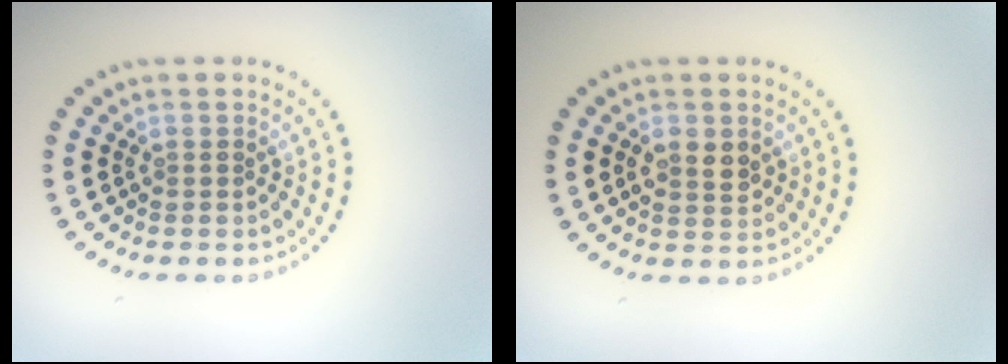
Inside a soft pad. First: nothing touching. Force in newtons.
{"total": 2.1, "press": 2.1, "slide": 0.2}